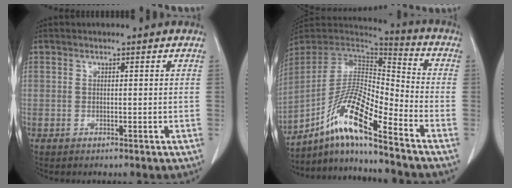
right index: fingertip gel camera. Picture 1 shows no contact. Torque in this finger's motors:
{"motor_torque": [0.28, -0.24, 0.22, 0.06]}